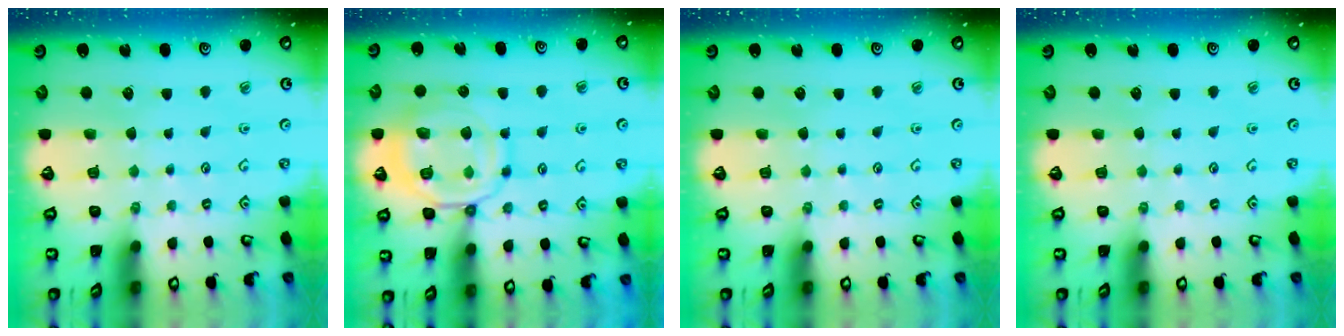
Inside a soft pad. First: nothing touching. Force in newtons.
{"total": 13.0, "press": 13.0, "slide": 1.4}
{"total": 0.0}
{"total": 0.0}